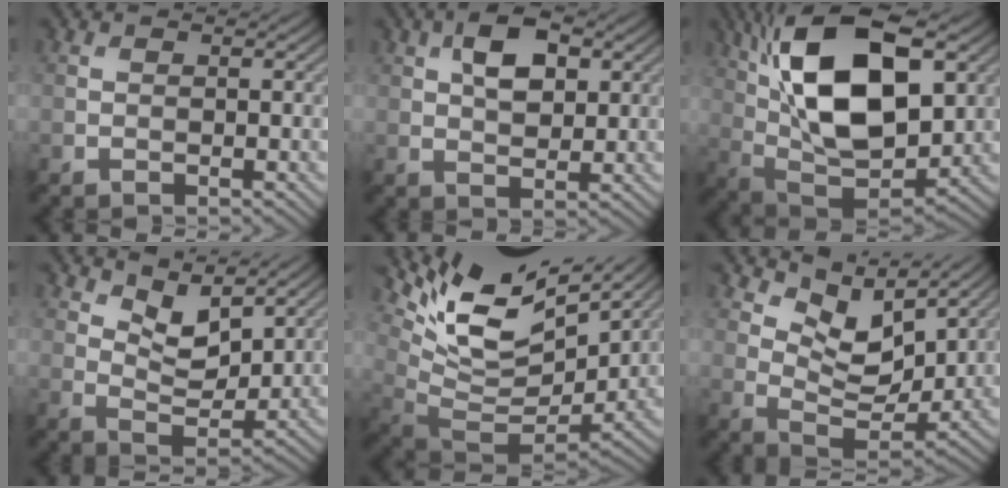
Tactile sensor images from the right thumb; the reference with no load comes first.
{"total": 6.3, "force": [2.2, 3.5, 4.8], "torque": [-0.088, 0.007, 0.032]}
{"total": 18.6, "force": [5.7, 9.2, 15.2], "torque": [-0.289, 0.029, 0.086]}
{"total": 5.5, "force": [3.9, 2.4, 3.1], "torque": [-0.069, -0.011, 0.067]}
{"total": 13.6, "force": [7.7, 5.8, 9.6], "torque": [-0.194, 0.010, 0.146]}
{"total": 7.4, "force": [5.0, 3.5, 4.2], "torque": [-0.091, -0.010, 0.089]}